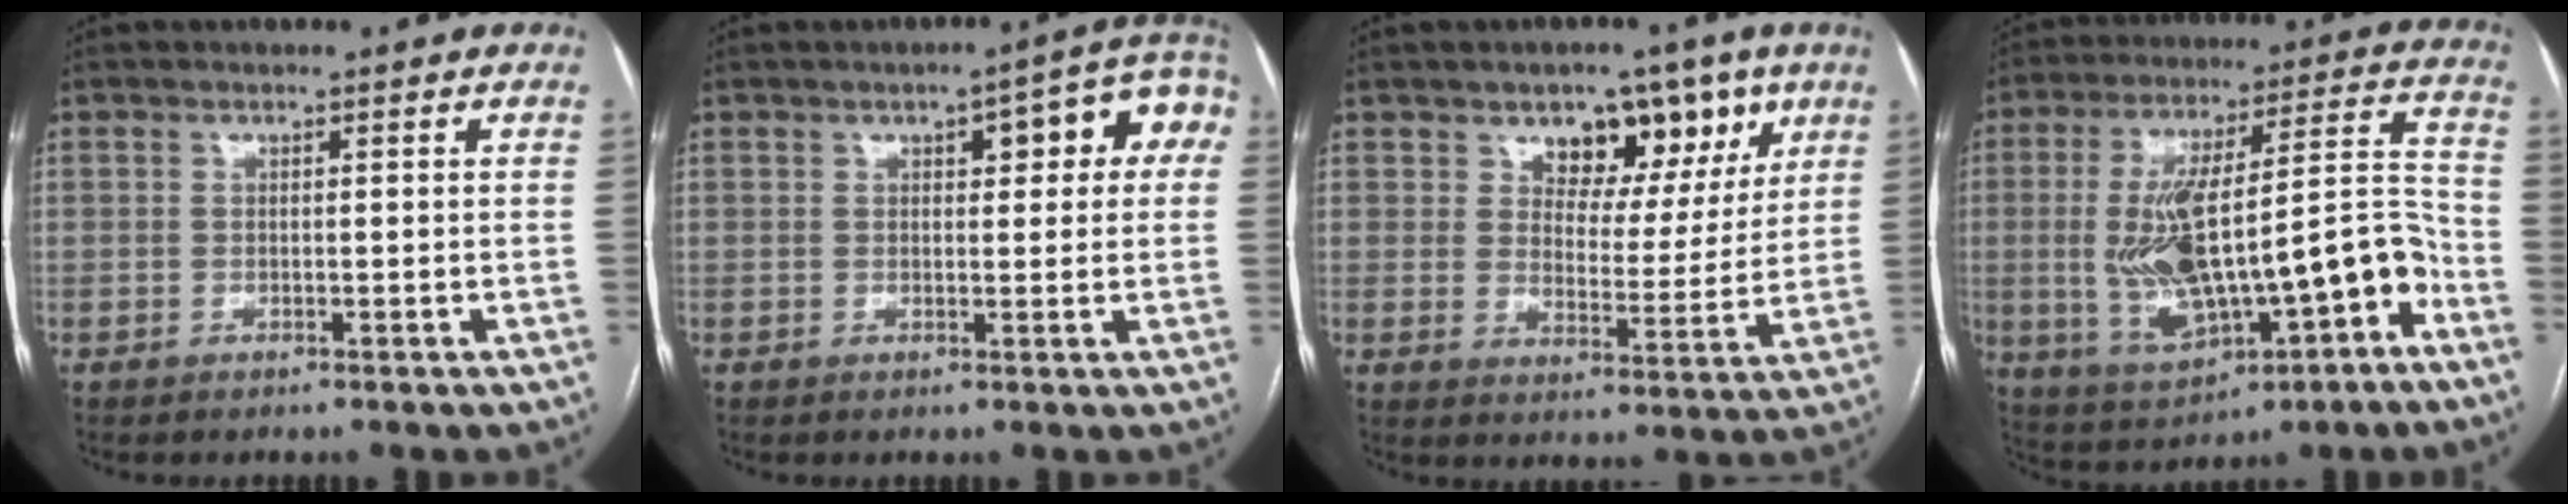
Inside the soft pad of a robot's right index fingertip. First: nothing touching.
{"total": 9.3, "force": [2.8, 3.0, 8.3], "torque": [-0.095, 0.034, 0.029]}
{"total": 10.1, "force": [5.8, 6.0, 5.7], "torque": [-0.066, 0.012, 0.088]}
{"total": 19.6, "force": [-5.0, 5.9, 18.0], "torque": [-0.315, 0.030, -0.058]}